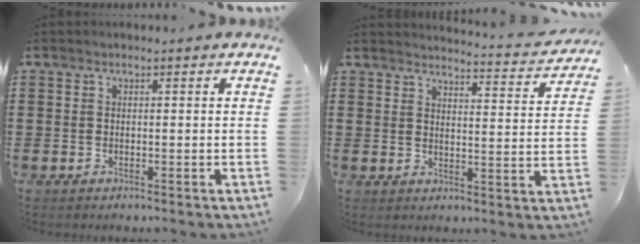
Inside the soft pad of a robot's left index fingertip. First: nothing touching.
{"total": 3.5, "force": [3.4, -0.3, 0.8], "torque": [-0.023, -0.029, 0.054]}